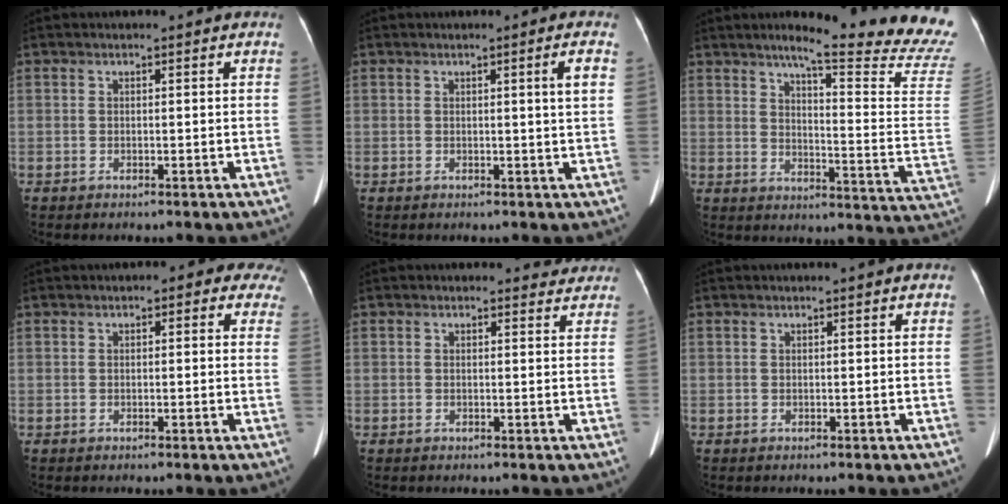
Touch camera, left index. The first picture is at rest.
{"total": 2.3, "force": [0.6, -0.6, 2.1], "torque": [-0.030, -0.003, 0.011]}
{"total": 22.1, "force": [19.2, -1.5, 10.8], "torque": [-0.149, -0.113, 0.228]}
{"total": 6.6, "force": [4.3, 2.5, 4.3], "torque": [-0.032, 0.013, 0.034]}
{"total": 2.7, "force": [2.6, 0.9, 0.0], "torque": [0.004, -0.007, 0.013]}
{"total": 1.0, "force": [0.7, -0.1, 0.7], "torque": [-0.010, 0.009, 0.012]}